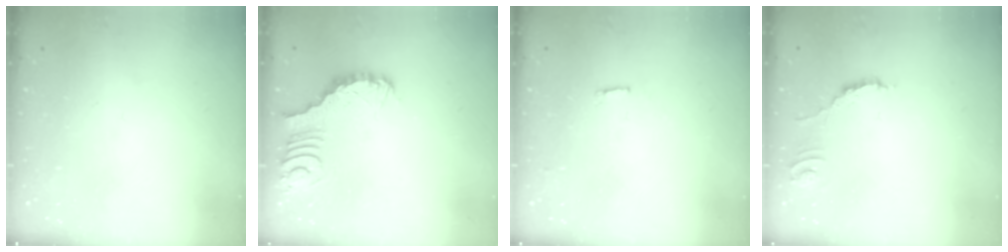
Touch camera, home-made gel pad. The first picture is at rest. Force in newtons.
{"total": 4.9, "press": 4.9, "slide": 0.4}
{"total": 2.2, "press": 2.1, "slide": 0.5}
{"total": 2.0, "press": 2.0, "slide": 0.4}